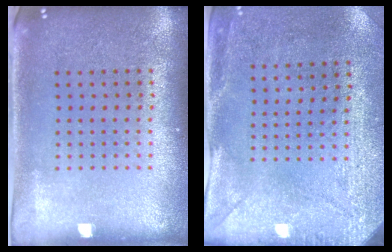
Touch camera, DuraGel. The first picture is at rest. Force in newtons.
{"total": 3.0, "press": 2.3, "slide": 1.9}